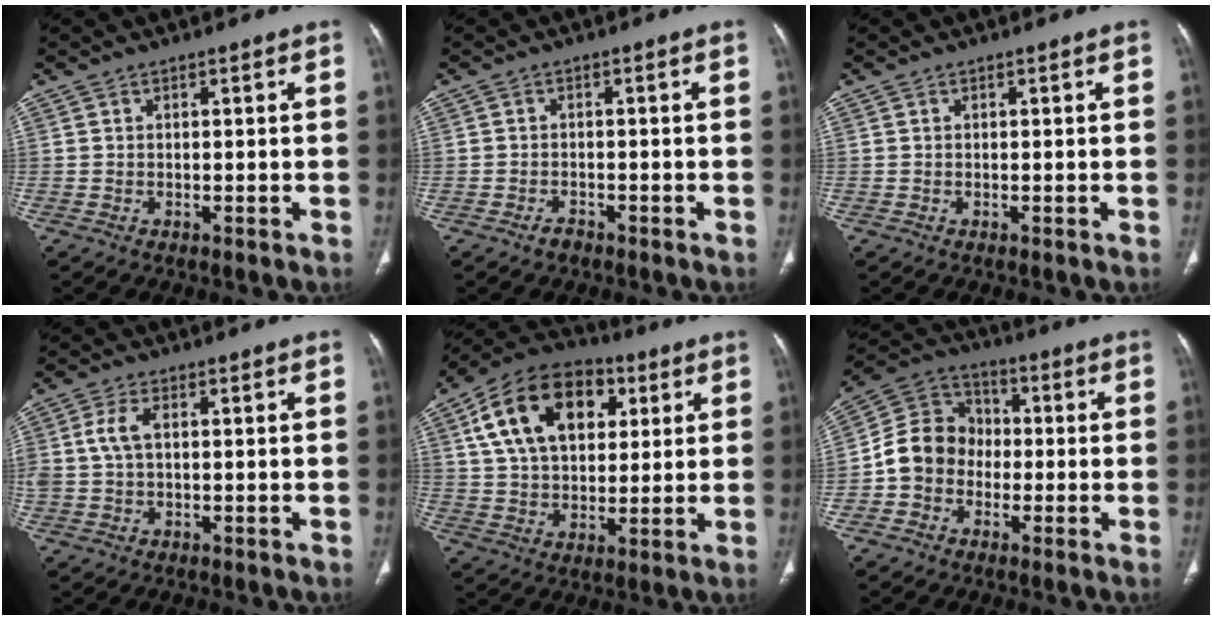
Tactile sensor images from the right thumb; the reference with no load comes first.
{"total": 1.6, "force": [-1.3, 0.8, 0.5], "torque": [-0.013, 0.006, -0.021]}
{"total": 0.0}
{"total": 4.8, "force": [0.6, 2.6, 4.0], "torque": [-0.099, 0.010, 0.010]}
{"total": 19.6, "force": [6.5, 12.7, 13.5], "torque": [-0.211, 0.003, 0.106]}
{"total": 10.5, "force": [-2.1, 9.1, 4.7], "torque": [-0.067, 0.038, -0.052]}